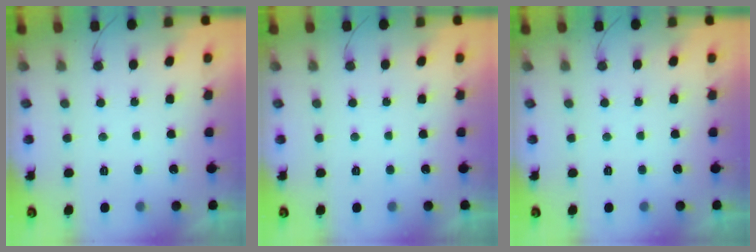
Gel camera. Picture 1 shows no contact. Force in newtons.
{"total": 0.0}
{"total": 0.0}